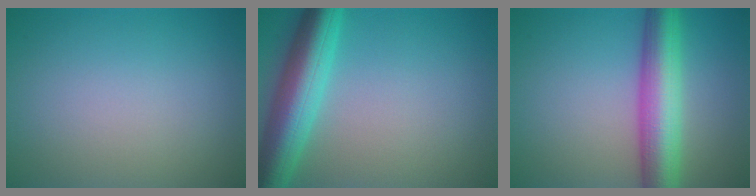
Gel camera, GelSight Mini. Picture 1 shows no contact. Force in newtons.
{"total": 7.5, "press": 7.5, "slide": 0.3}
{"total": 7.4, "press": 7.4, "slide": 0.2}